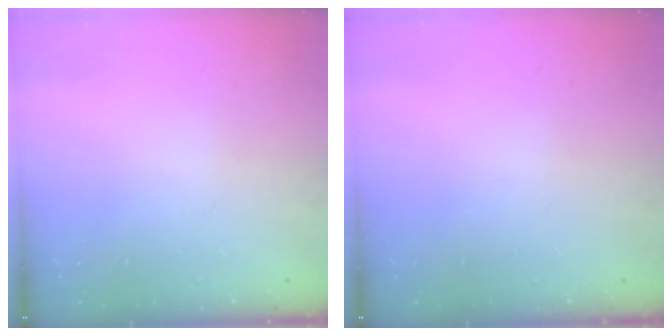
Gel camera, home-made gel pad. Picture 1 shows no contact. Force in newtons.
{"total": 0.0}